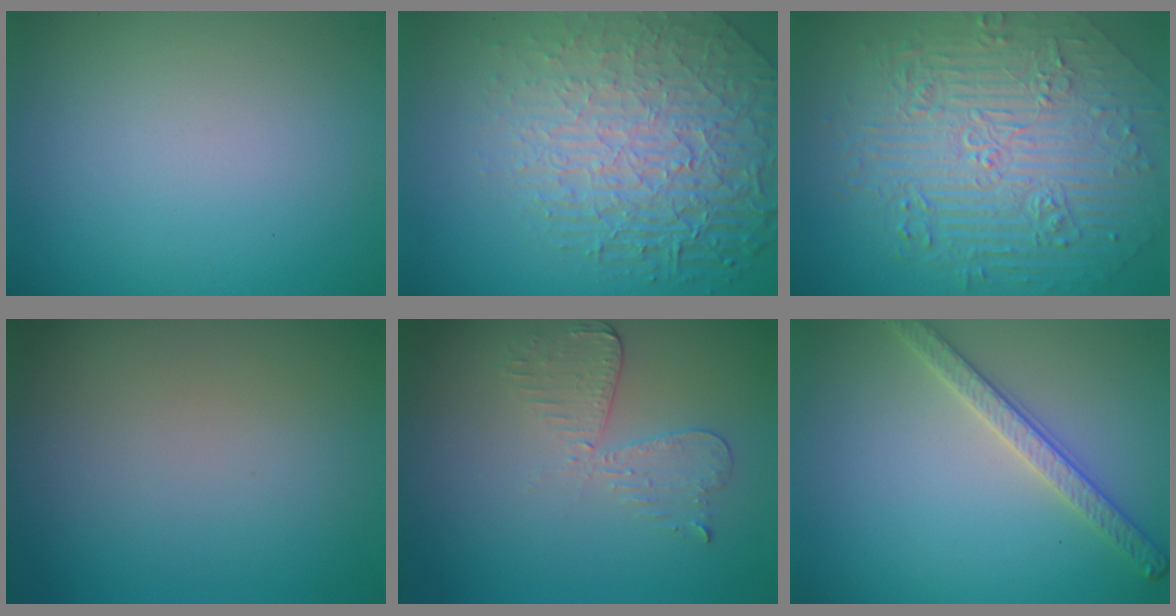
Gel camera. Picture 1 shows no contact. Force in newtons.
{"total": 9.0, "press": 6.0, "slide": 6.6}
{"total": 10.9, "press": 7.3, "slide": 8.1}
{"total": 0.0}
{"total": 3.0, "press": 2.6, "slide": 1.5}
{"total": 2.8, "press": 2.8, "slide": 0.7}